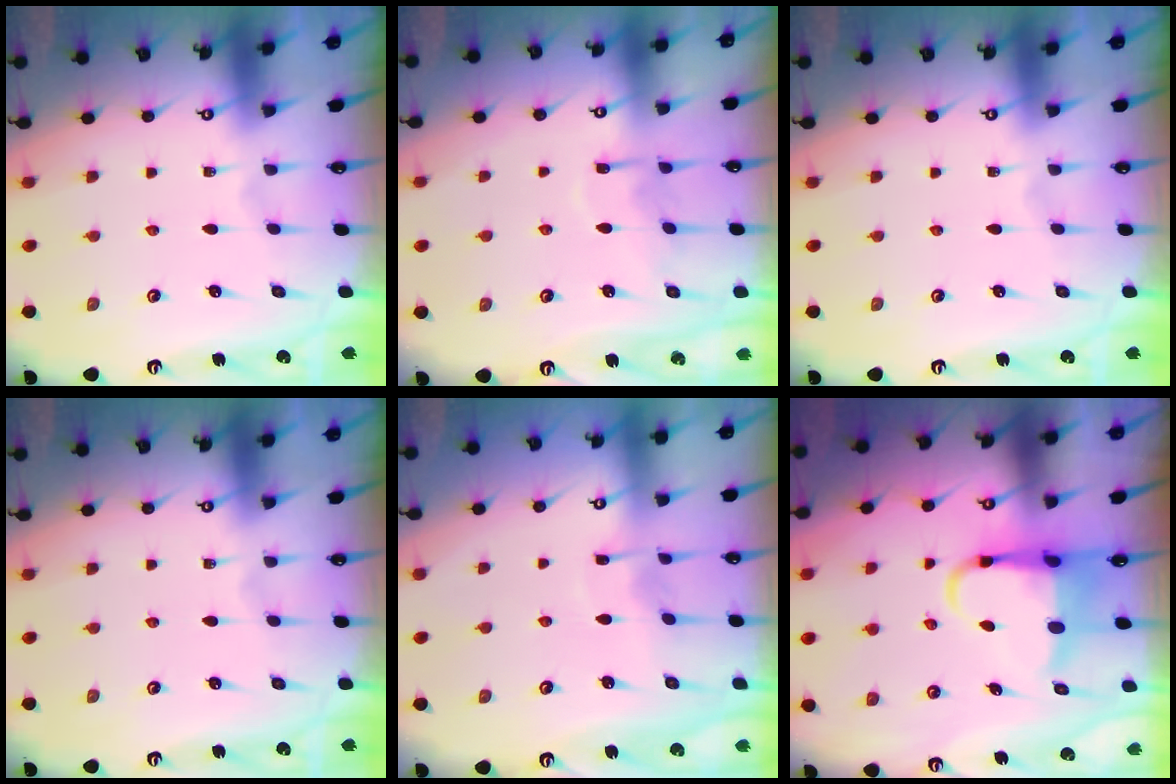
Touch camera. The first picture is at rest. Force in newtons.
{"total": 8.8, "press": 8.8, "slide": 0.7}
{"total": 0.0}
{"total": 0.0}
{"total": 2.8, "press": 2.8, "slide": 0.3}
{"total": 6.0, "press": 5.8, "slide": 1.4}